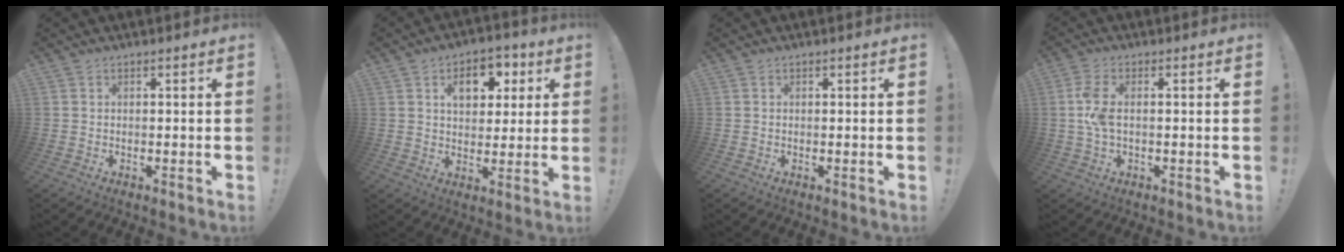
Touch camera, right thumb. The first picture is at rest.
{"total": 10.0, "force": [3.6, 7.0, 6.2], "torque": [-0.080, -0.004, 0.063]}
{"total": 0.0}
{"total": 6.2, "force": [0.0, 2.3, 5.7], "torque": [-0.120, 0.000, -0.004]}